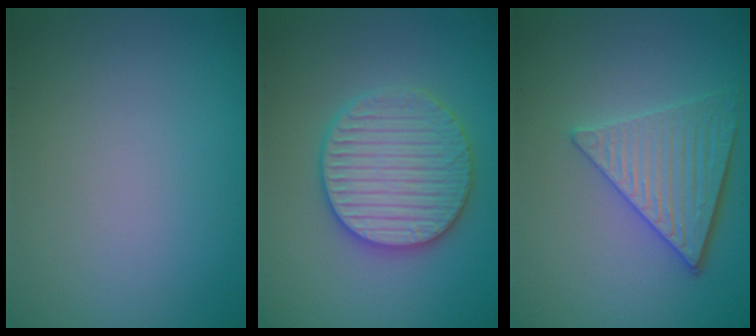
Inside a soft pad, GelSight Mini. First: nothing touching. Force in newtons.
{"total": 5.8, "press": 5.7, "slide": 1.2}
{"total": 4.8, "press": 3.9, "slide": 2.8}